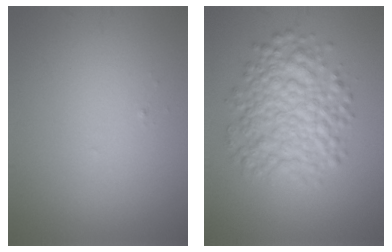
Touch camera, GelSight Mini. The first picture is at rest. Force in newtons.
{"total": 6.4, "press": 6.4, "slide": 0.1}